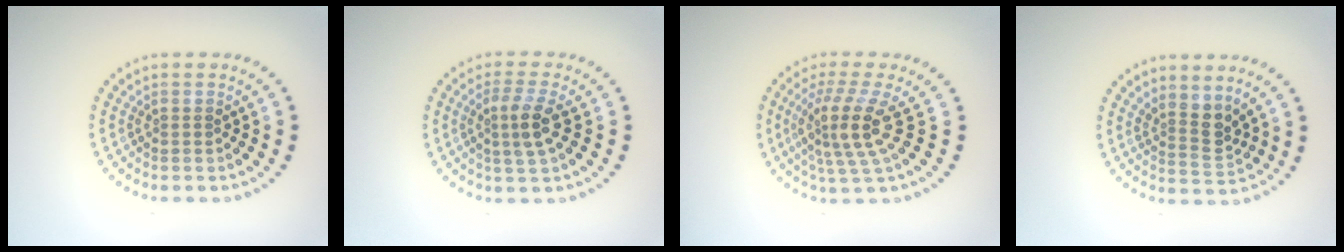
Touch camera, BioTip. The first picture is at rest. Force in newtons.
{"total": 2.8, "press": 2.5, "slide": 1.3}
{"total": 4.4, "press": 3.3, "slide": 3.0}
{"total": 2.7, "press": 2.0, "slide": 1.8}